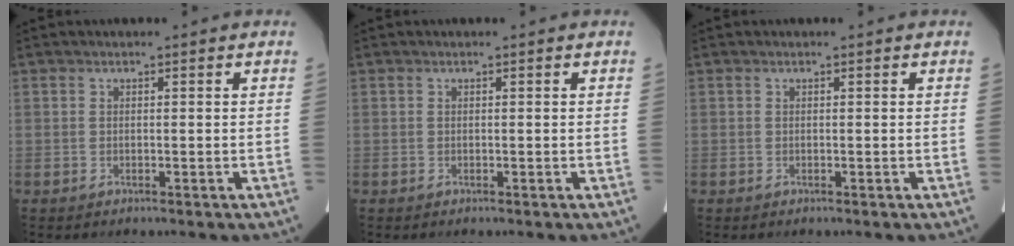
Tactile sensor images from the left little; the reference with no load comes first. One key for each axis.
{"total": 0.0}
{"total": 0.0}